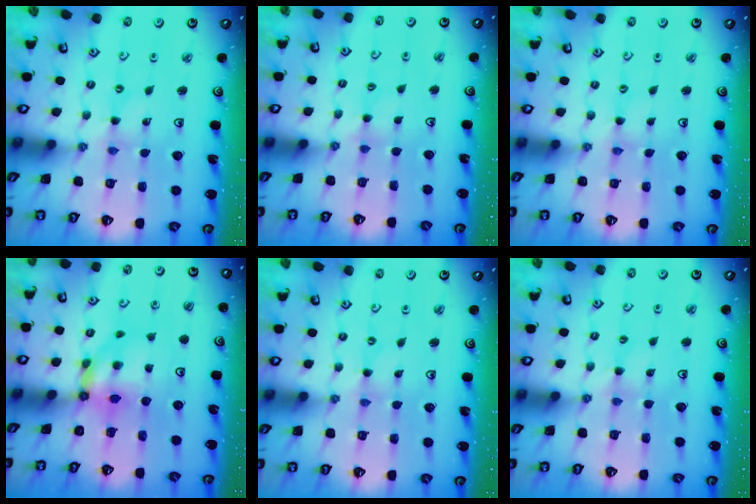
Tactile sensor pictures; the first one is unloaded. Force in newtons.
{"total": 2.9, "press": 2.8, "slide": 0.5}
{"total": 0.5, "press": 0.5, "slide": 0.1}
{"total": 6.3, "press": 6.3, "slide": 0.4}
{"total": 0.0}
{"total": 2.2, "press": 2.1, "slide": 0.4}